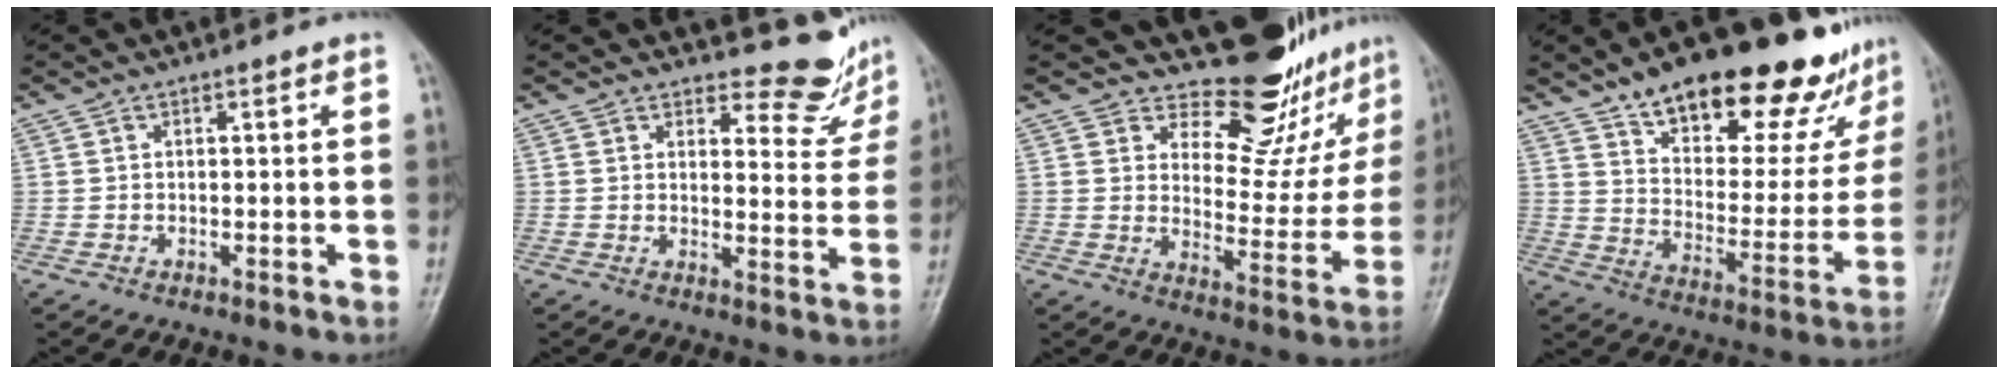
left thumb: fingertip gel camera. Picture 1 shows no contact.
{"total": 7.9, "force": [7.4, 2.5, 0.7], "torque": [0.019, -0.075, 0.082]}
{"total": 14.8, "force": [13.0, 5.9, 3.9], "torque": [-0.002, -0.117, 0.167]}
{"total": 28.1, "force": [19.9, 10.6, 16.8], "torque": [-0.196, -0.076, 0.286]}